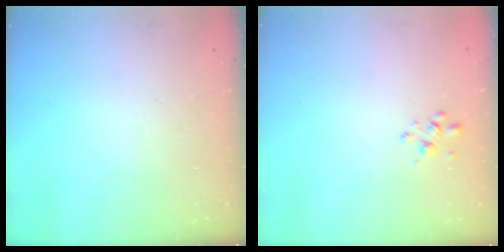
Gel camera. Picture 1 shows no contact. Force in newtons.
{"total": 2.0, "press": 2.0, "slide": 0.4}